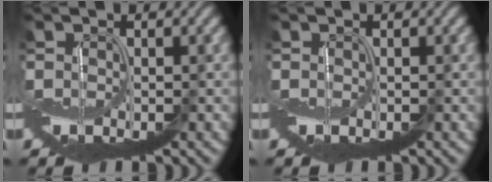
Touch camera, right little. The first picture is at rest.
{"total": 0.0}